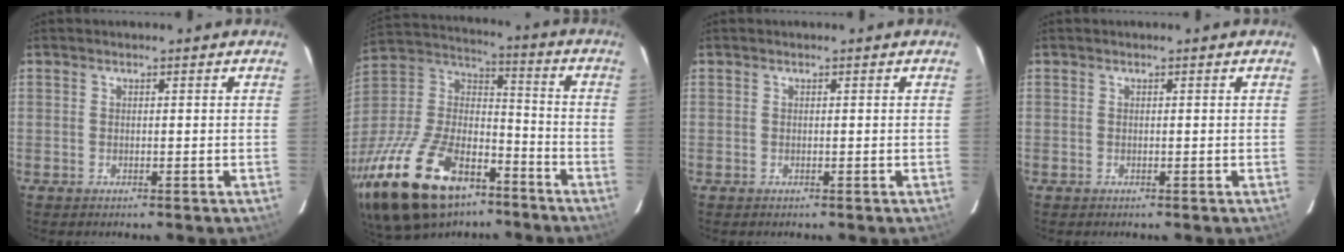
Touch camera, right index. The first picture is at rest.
{"total": 33.2, "force": [-20.7, 16.8, 19.9], "torque": [-0.432, -0.015, -0.334]}
{"total": 0.0}
{"total": 0.0}